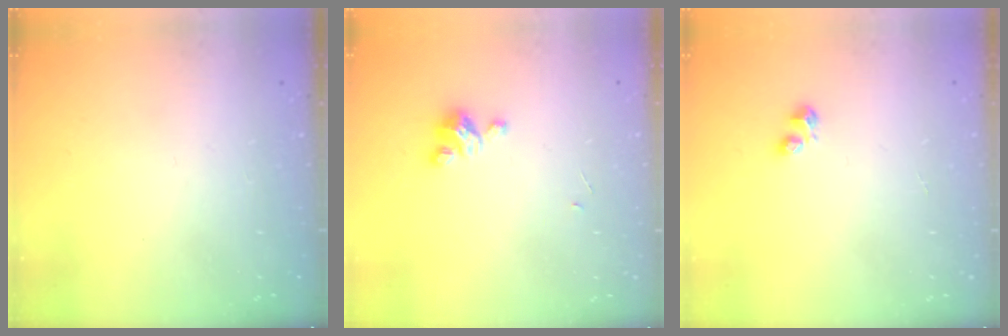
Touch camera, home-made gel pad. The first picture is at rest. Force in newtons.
{"total": 3.9, "press": 3.9, "slide": 0.2}
{"total": 2.9, "press": 2.8, "slide": 0.6}